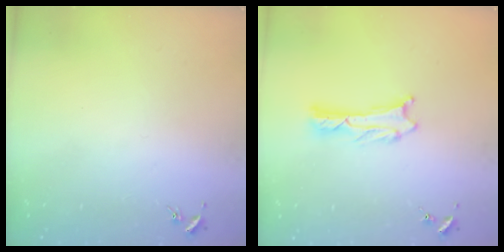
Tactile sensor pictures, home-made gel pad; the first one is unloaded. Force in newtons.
{"total": 1.1, "press": 1.1, "slide": 0.2}